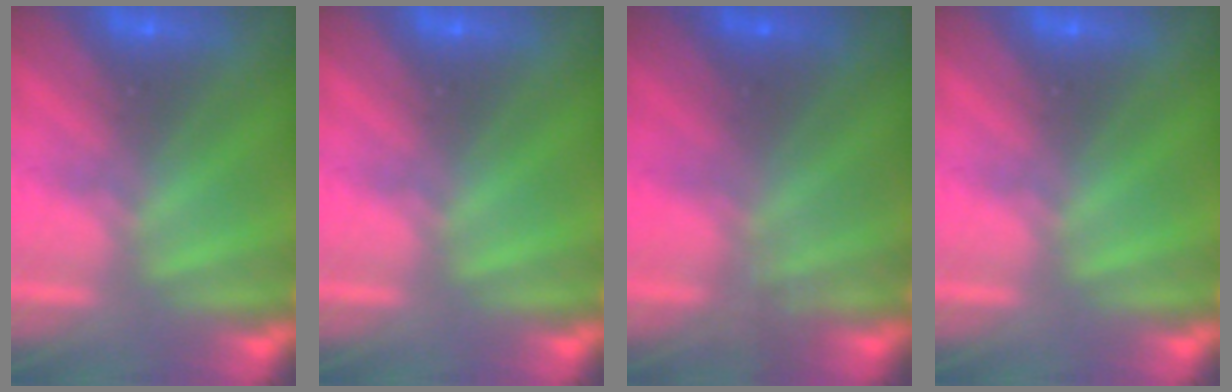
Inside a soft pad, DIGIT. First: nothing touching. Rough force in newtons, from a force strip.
{"total": 0.0}
{"total": 1.2}
{"total": 0.0}